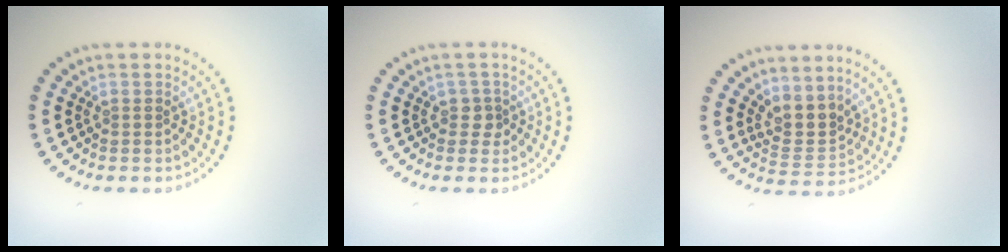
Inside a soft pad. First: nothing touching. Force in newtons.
{"total": 1.3, "press": 1.1, "slide": 0.7}
{"total": 2.8, "press": 2.1, "slide": 1.9}